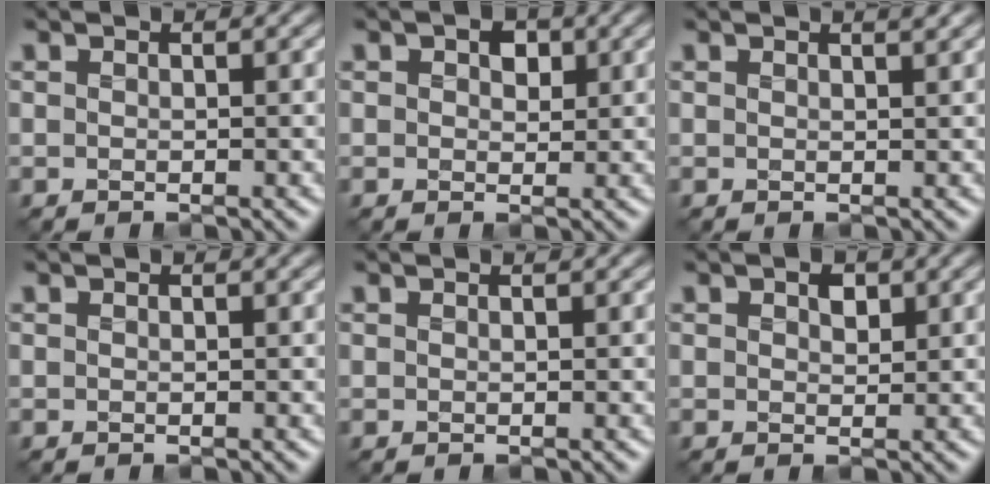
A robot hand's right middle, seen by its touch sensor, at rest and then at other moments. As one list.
[{"total": 2.5, "force": [1.0, 1.6, 1.6], "torque": [-0.024, 0.002, 0.005]}, {"total": 0.9, "force": [0.7, -0.1, 0.5], "torque": [-0.006, 0.002, 0.009]}, {"total": 0.0}, {"total": 0.0}, {"total": 1.4, "force": [0.6, 0.8, 0.9], "torque": [-0.016, -0.001, 0.008]}]